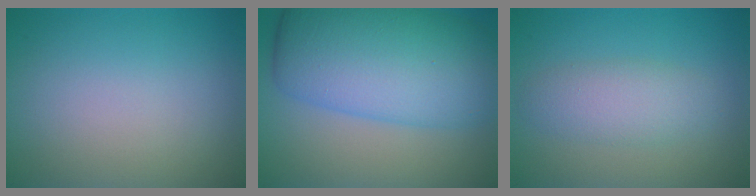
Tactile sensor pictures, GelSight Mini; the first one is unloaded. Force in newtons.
{"total": 11.2, "press": 11.2, "slide": 0.3}
{"total": 3.2, "press": 3.2, "slide": 0.1}